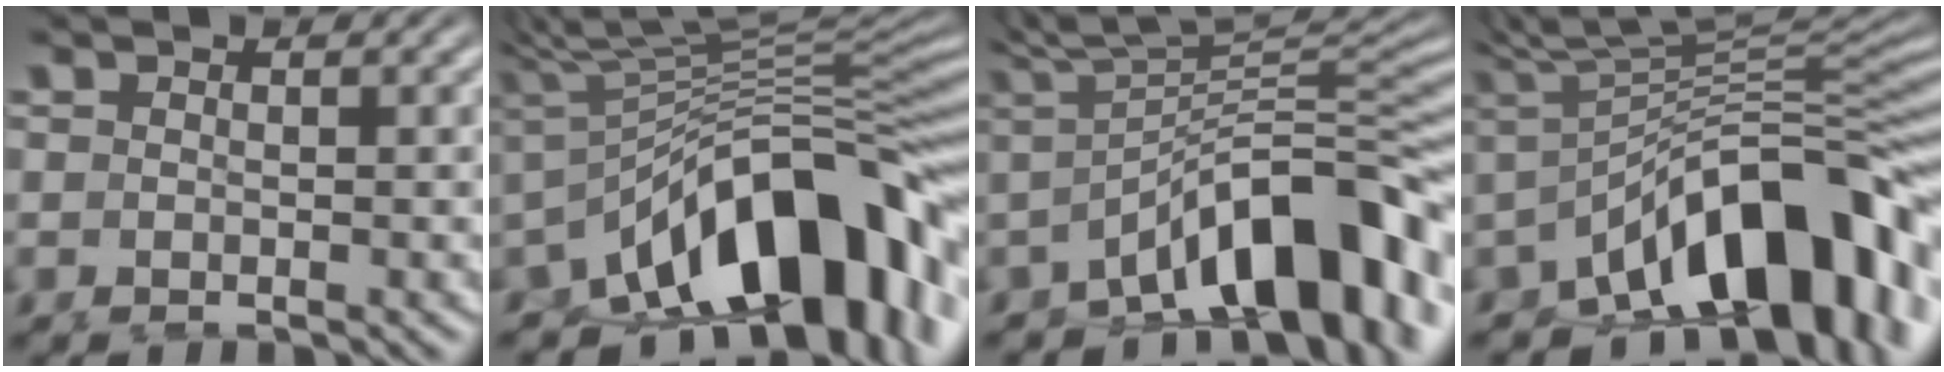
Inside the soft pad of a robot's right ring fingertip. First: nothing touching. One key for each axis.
{"total": 15.4, "fx": -5.2, "fy": 7.4, "fz": 12.5, "tx": -0.190, "ty": -0.025, "tz": -0.058}
{"total": 11.1, "fx": -4.1, "fy": 4.5, "fz": 9.3, "tx": -0.136, "ty": -0.024, "tz": -0.049}
{"total": 12.8, "fx": -5.1, "fy": 5.6, "fz": 10.4, "tx": -0.154, "ty": -0.026, "tz": -0.060}